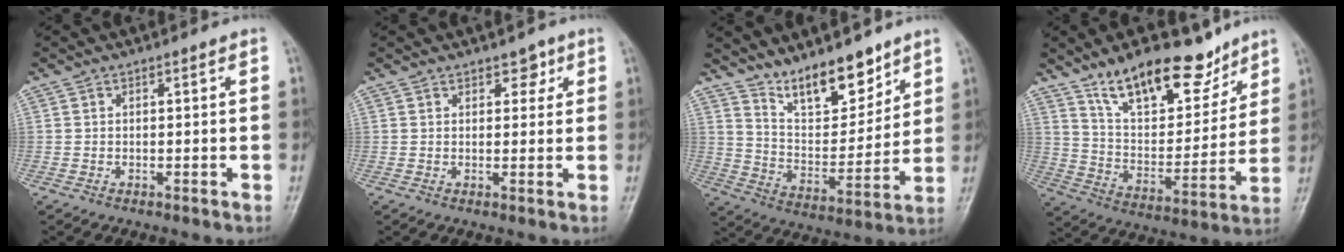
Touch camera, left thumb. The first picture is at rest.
{"total": 2.7, "force": [1.7, 1.7, 1.3], "torque": [0.003, -0.006, 0.021]}
{"total": 13.6, "force": [10.5, 5.2, 6.8], "torque": [-0.073, -0.077, 0.192]}
{"total": 18.5, "force": [13.3, 7.9, 10.2], "torque": [-0.109, -0.079, 0.229]}